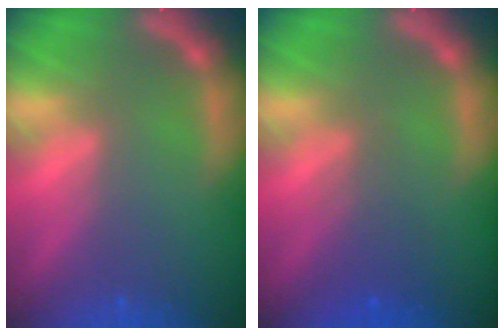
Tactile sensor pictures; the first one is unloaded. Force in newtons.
{"total": 2.5}